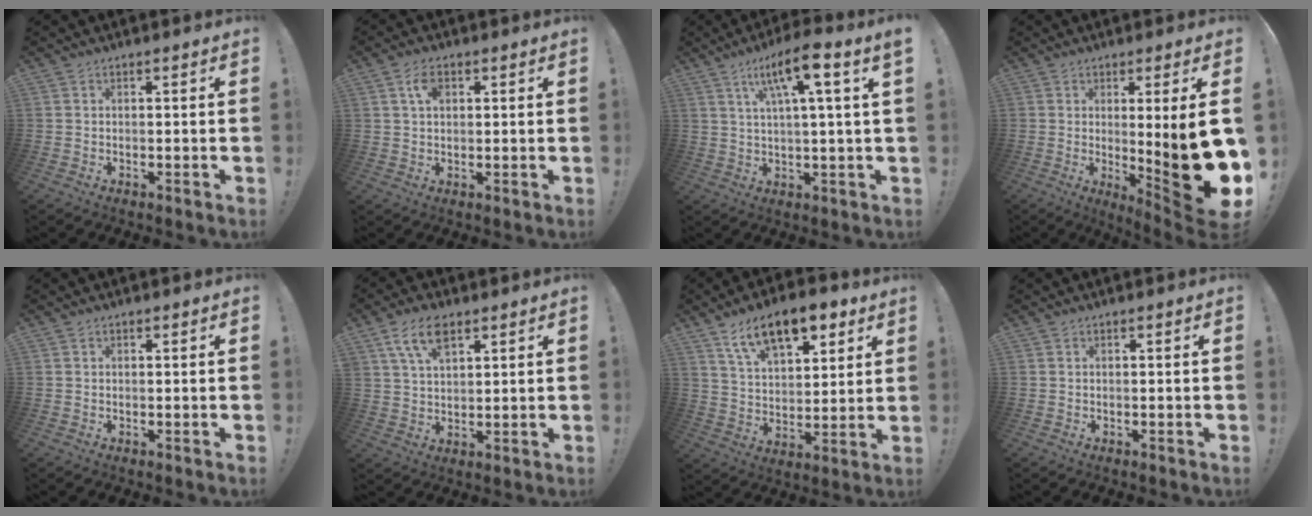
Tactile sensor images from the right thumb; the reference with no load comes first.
{"total": 4.8, "force": [1.8, 2.9, 3.4], "torque": [-0.061, 0.004, 0.031]}
{"total": 10.7, "force": [4.3, -0.1, 9.8], "torque": [-0.163, -0.015, 0.058]}
{"total": 19.1, "force": [-0.5, 2.3, 18.9], "torque": [-0.261, -0.025, 0.004]}
{"total": 0.0}
{"total": 9.3, "force": [5.3, 4.8, 6.0], "torque": [-0.119, -0.004, 0.102]}
{"total": 15.7, "force": [9.5, 7.6, 10.0], "torque": [-0.160, -0.046, 0.169]}
{"total": 0.0}